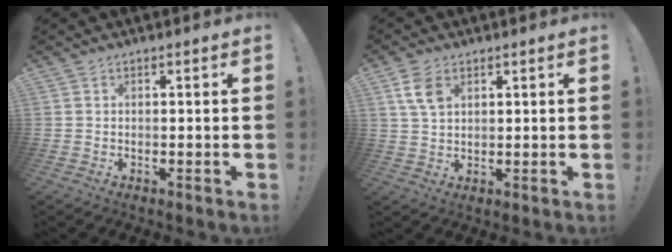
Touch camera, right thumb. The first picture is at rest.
{"total": 6.5, "force": [2.9, 4.0, 4.2], "torque": [-0.078, -0.006, 0.055]}